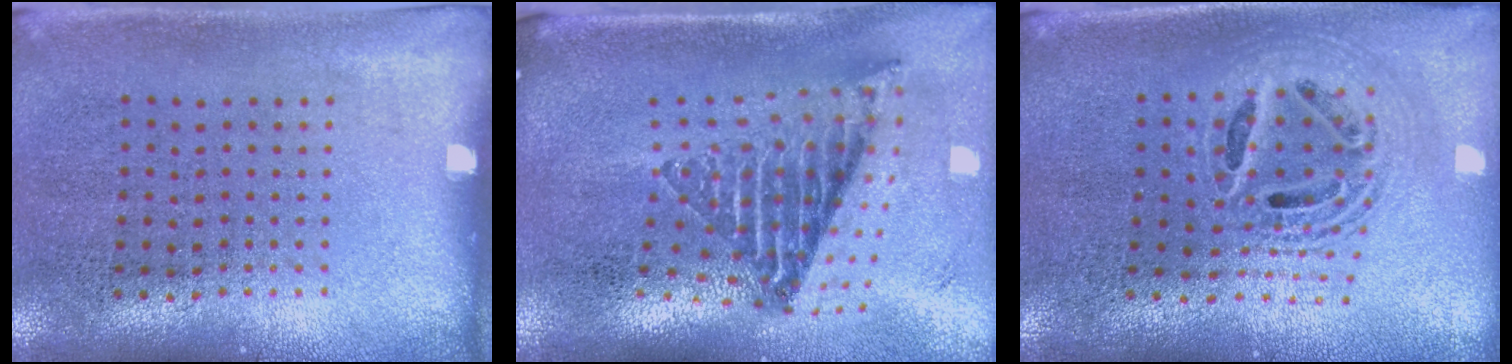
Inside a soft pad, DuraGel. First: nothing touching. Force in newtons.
{"total": 2.4, "press": 1.6, "slide": 1.8}
{"total": 2.1, "press": 1.7, "slide": 1.2}